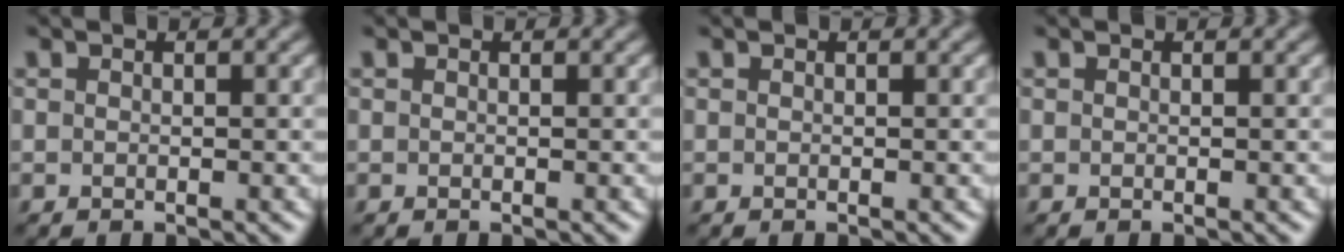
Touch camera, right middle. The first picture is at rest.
{"total": 0.0}
{"total": 0.0}
{"total": 0.0}